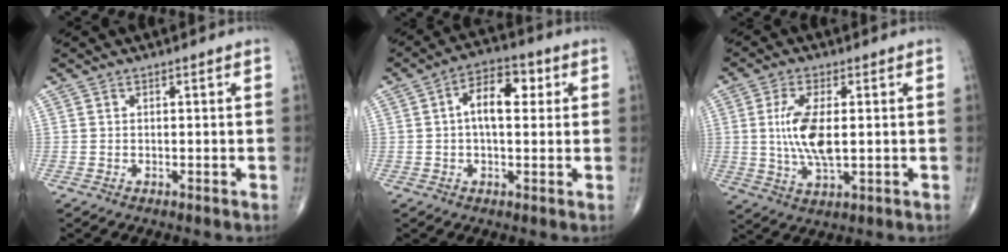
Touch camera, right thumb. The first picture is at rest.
{"total": 8.7, "force": [1.6, 4.6, 7.2], "torque": [-0.105, 0.022, 0.018]}
{"total": 9.6, "force": [0.6, 3.8, 8.8], "torque": [-0.184, -0.012, 0.014]}